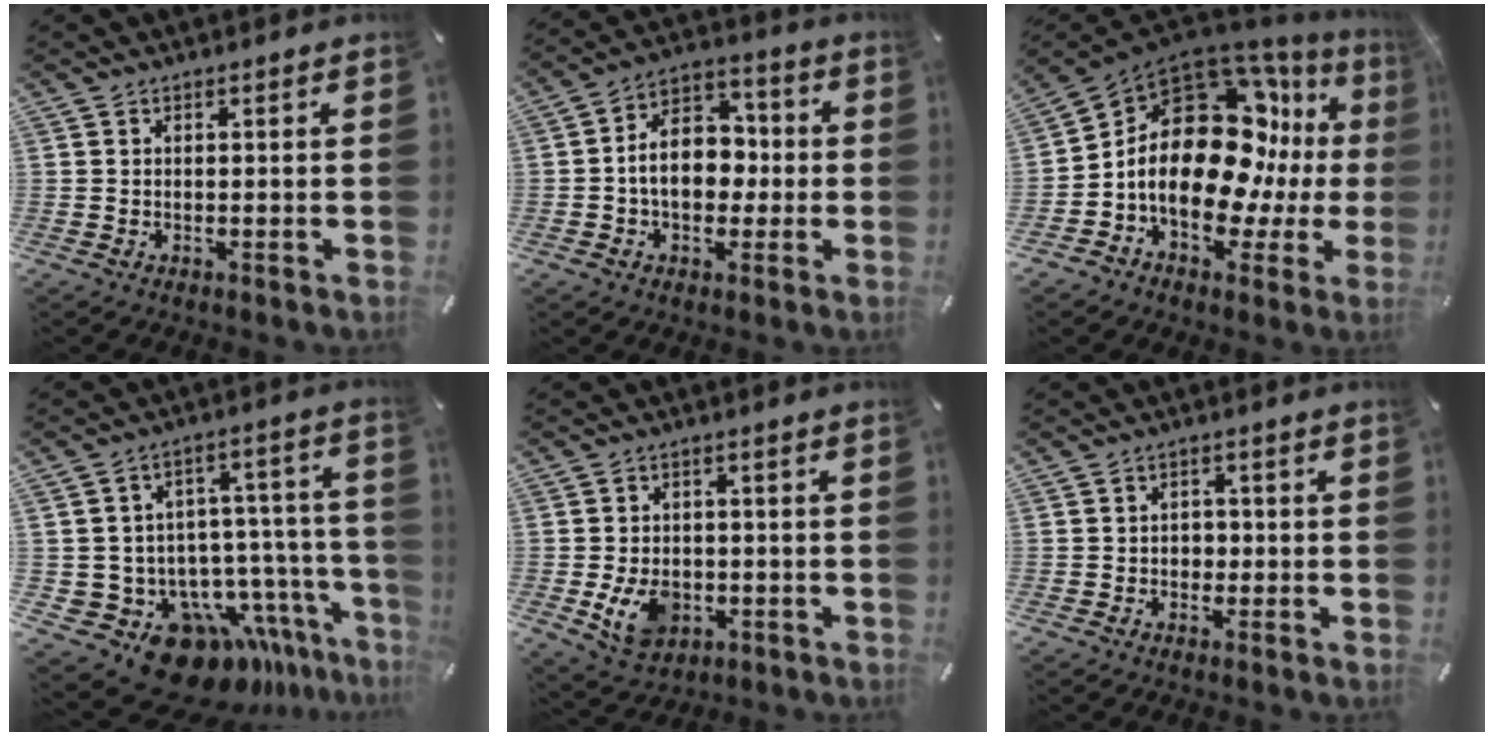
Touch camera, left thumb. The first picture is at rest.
{"total": 11.4, "force": [-1.2, 8.5, 7.5], "torque": [-0.133, 0.014, -0.022]}
{"total": 22.2, "force": [1.1, 14.0, 17.1], "torque": [-0.309, -0.036, 0.018]}
{"total": 17.5, "force": [-12.0, 10.5, 7.3], "torque": [-0.101, 0.053, -0.183]}
{"total": 8.4, "force": [-2.0, 6.4, 5.1], "torque": [-0.107, 0.002, -0.038]}
{"total": 2.6, "force": [-0.7, 2.3, 1.2], "torque": [-0.016, 0.004, -0.020]}